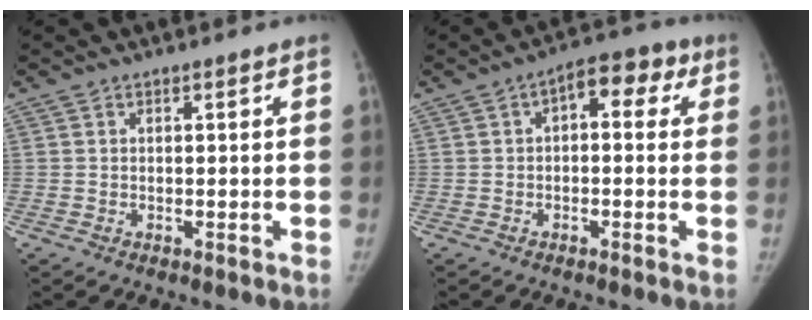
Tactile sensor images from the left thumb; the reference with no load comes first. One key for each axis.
{"total": 7.7, "fx": 2.0, "fy": 4.3, "fz": 6.0, "tx": -0.047, "ty": 0.025, "tz": 0.015}